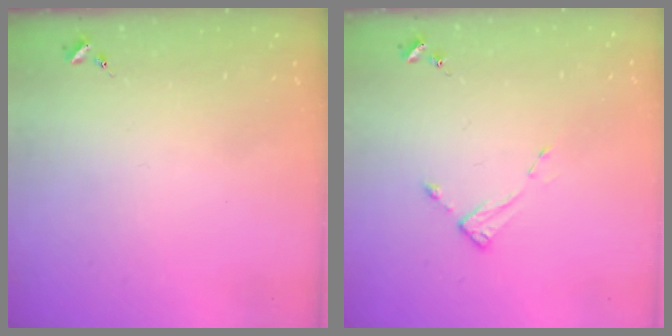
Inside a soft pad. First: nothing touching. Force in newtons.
{"total": 2.6, "press": 2.6, "slide": 0.3}